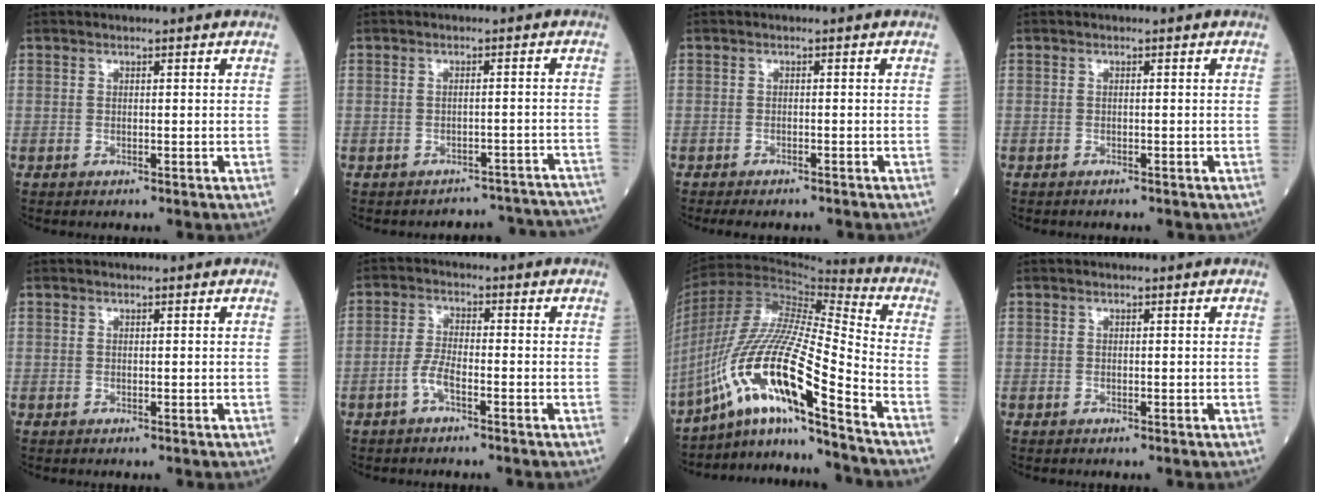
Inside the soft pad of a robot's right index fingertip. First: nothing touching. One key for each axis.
{"total": 11.8, "fx": -11.5, "fy": 2.5, "fz": 0.5, "tx": 0.014, "ty": 0.034, "tz": -0.120}
{"total": 4.3, "fx": -3.9, "fy": 1.1, "fz": 1.5, "tx": -0.014, "ty": -0.005, "tz": -0.053}
{"total": 1.4, "fx": -1.2, "fy": 0.5, "fz": 0.6, "tx": -0.015, "ty": -0.003, "tz": -0.013}
{"total": 0.0}
{"total": 3.4, "fx": -1.9, "fy": 0.7, "fz": 2.8, "tx": -0.060, "ty": 0.003, "tz": -0.040}
{"total": 18.8, "fx": -11.8, "fy": 0.3, "fz": 14.6, "tx": -0.311, "ty": -0.007, "tz": -0.216}
{"total": 0.0}